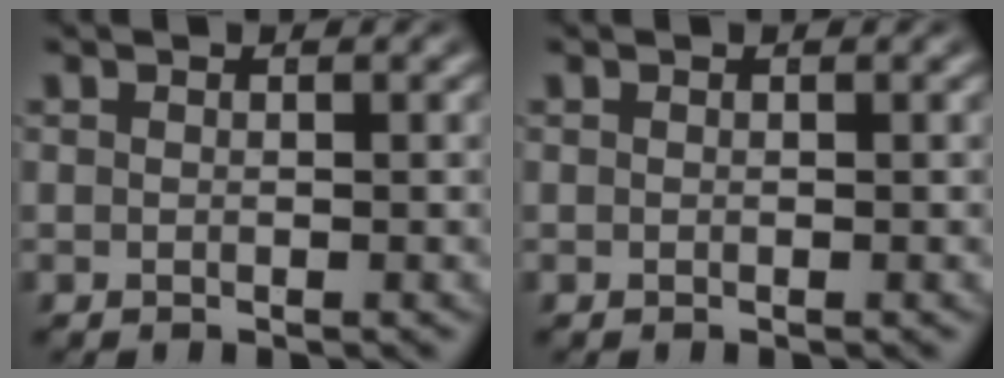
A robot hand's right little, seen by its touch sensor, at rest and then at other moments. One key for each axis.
{"total": 0.0}